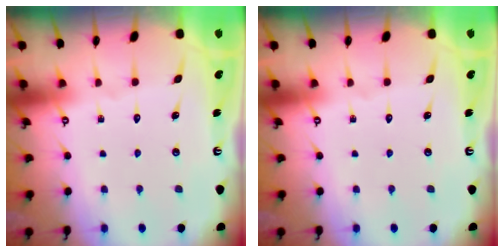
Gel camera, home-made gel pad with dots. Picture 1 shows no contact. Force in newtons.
{"total": 0.0}